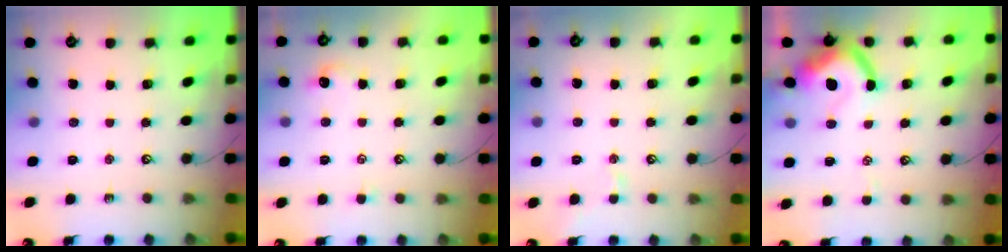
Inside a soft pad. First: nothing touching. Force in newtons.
{"total": 0.7, "press": 0.5, "slide": 0.5}
{"total": 1.2, "press": 0.9, "slide": 0.7}
{"total": 7.6, "press": 7.5, "slide": 1.5}